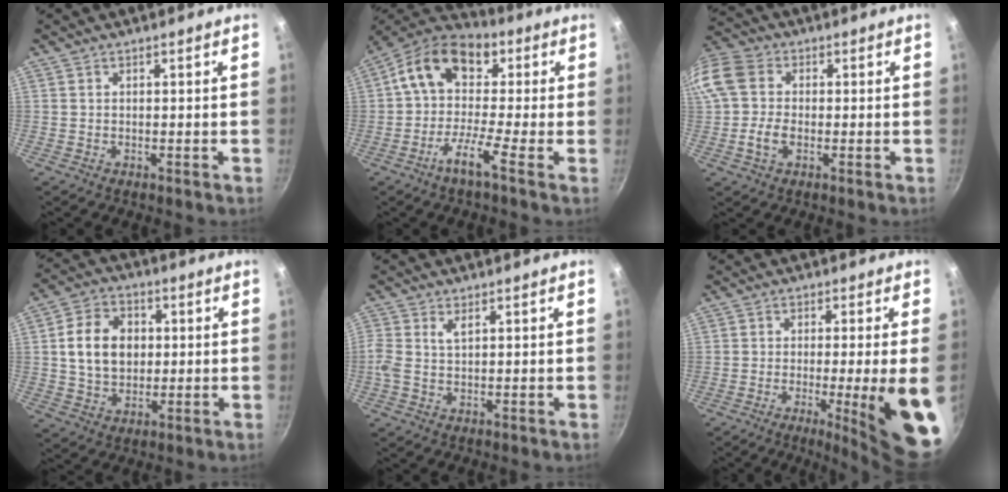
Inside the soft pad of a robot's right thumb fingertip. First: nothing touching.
{"total": 12.4, "force": [-1.0, 6.7, 10.4], "torque": [-0.174, 0.044, -0.045]}
{"total": 13.0, "force": [-0.6, 10.2, 8.1], "torque": [-0.175, 0.029, -0.024]}
{"total": 11.1, "force": [1.3, 8.5, 7.1], "torque": [-0.101, 0.007, 0.019]}
{"total": 3.1, "force": [0.7, 1.4, 2.6], "torque": [-0.066, 0.006, 0.014]}
{"total": 14.5, "force": [-3.6, 1.2, 14.0], "torque": [-0.189, -0.004, -0.045]}